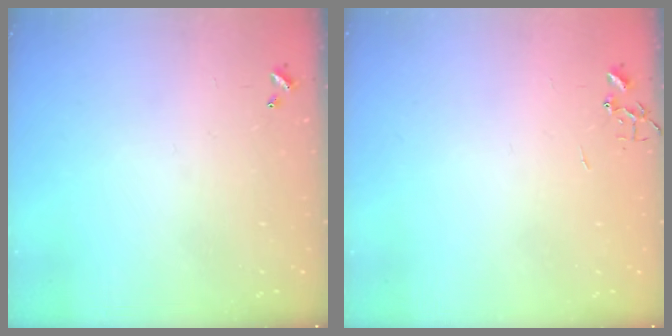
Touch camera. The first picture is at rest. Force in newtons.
{"total": 0.0}